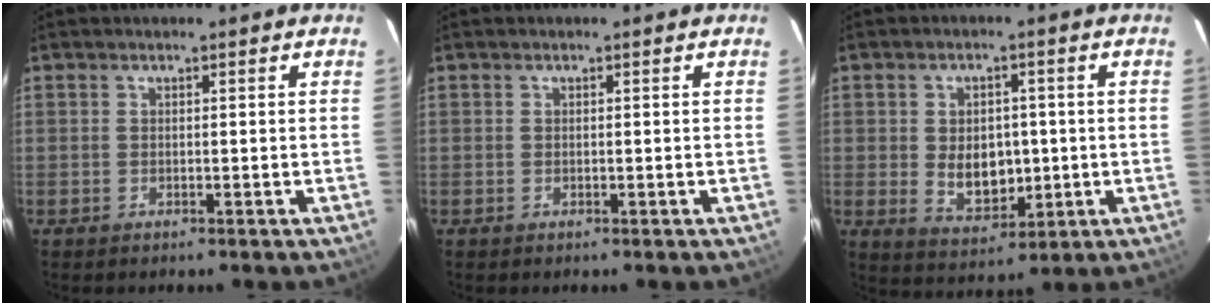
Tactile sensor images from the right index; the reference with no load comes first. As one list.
[{"total": 0.0}, {"total": 8.3, "force": [-0.4, 5.8, 6.0], "torque": [-0.112, -0.004, 0.011]}]